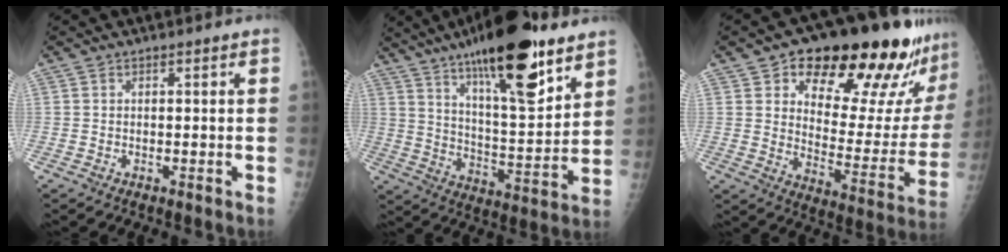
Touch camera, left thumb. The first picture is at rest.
{"total": 23.0, "force": [14.5, 6.3, 16.6], "torque": [-0.246, -0.064, 0.237]}
{"total": 25.7, "force": [17.0, 9.6, 16.6], "torque": [-0.187, -0.072, 0.238]}